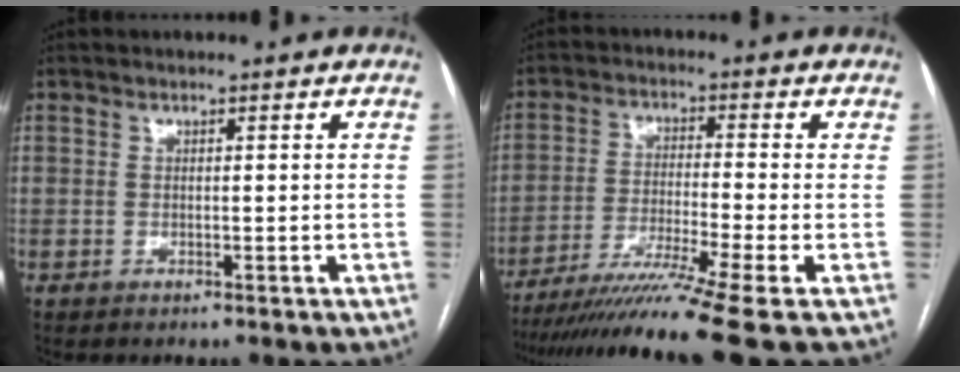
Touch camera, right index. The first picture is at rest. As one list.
[{"total": 12.8, "force": [-10.0, -3.4, 7.2], "torque": [-0.112, -0.037, -0.165]}]